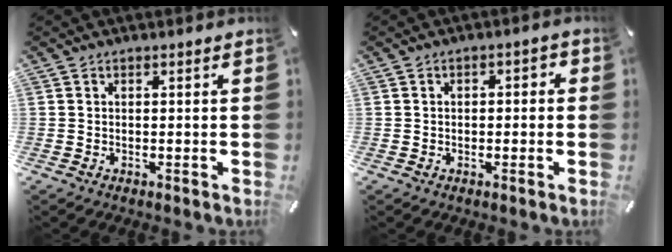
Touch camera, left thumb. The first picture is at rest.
{"total": 2.1, "force": [-0.7, 1.3, 1.4], "torque": [-0.026, 0.009, -0.017]}